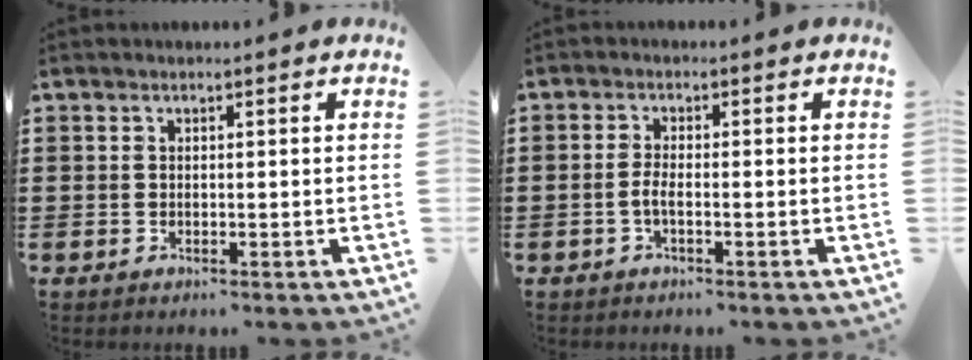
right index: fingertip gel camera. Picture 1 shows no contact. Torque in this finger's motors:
{"motor_torque": [2.14, 0.00, 0.02, 0.01]}